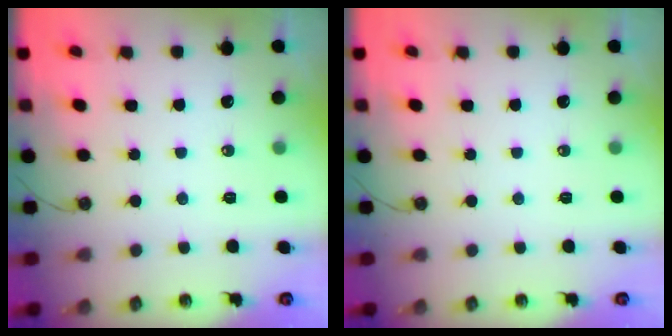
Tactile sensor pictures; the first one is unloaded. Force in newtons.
{"total": 0.0}